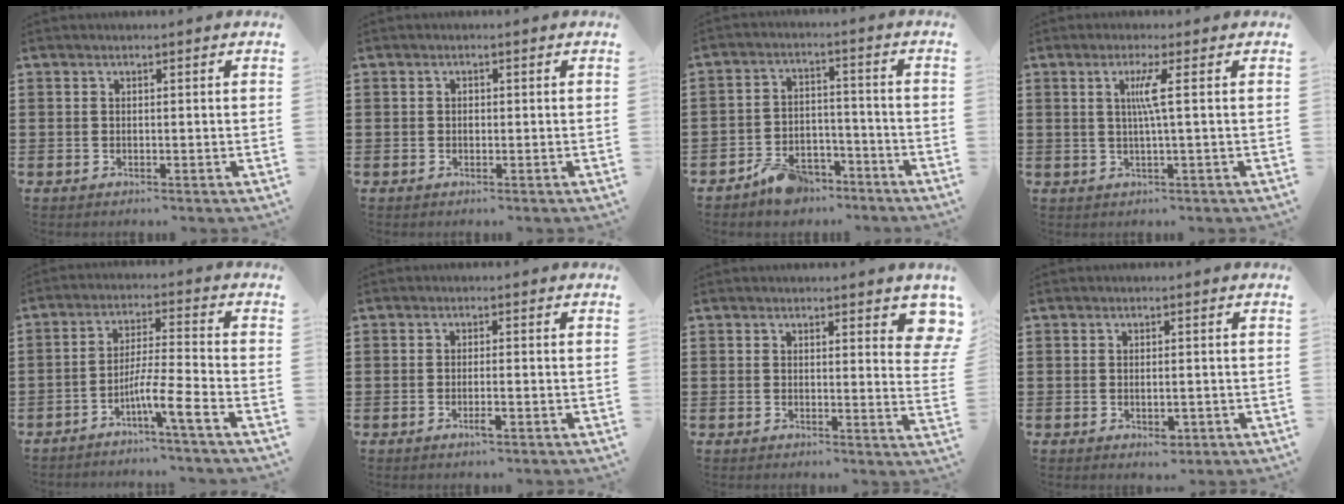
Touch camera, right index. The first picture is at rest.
{"total": 0.7, "force": [-0.1, 0.5, 0.5], "torque": [-0.012, -0.001, -0.001]}
{"total": 6.0, "force": [-4.9, 2.7, 2.0], "torque": [-0.044, 0.019, -0.095]}
{"total": 3.8, "force": [0.6, -0.5, 3.7], "torque": [-0.073, -0.005, 0.004]}
{"total": 6.7, "force": [-4.2, -0.2, 5.2], "torque": [-0.094, -0.004, -0.079]}
{"total": 2.0, "force": [-1.0, 0.2, 1.7], "torque": [-0.036, -0.005, -0.021]}
{"total": 3.4, "force": [2.6, 0.9, 2.0], "torque": [-0.015, -0.008, 0.041]}
{"total": 2.3, "force": [-0.7, 0.9, 2.0], "torque": [-0.036, 0.000, -0.012]}